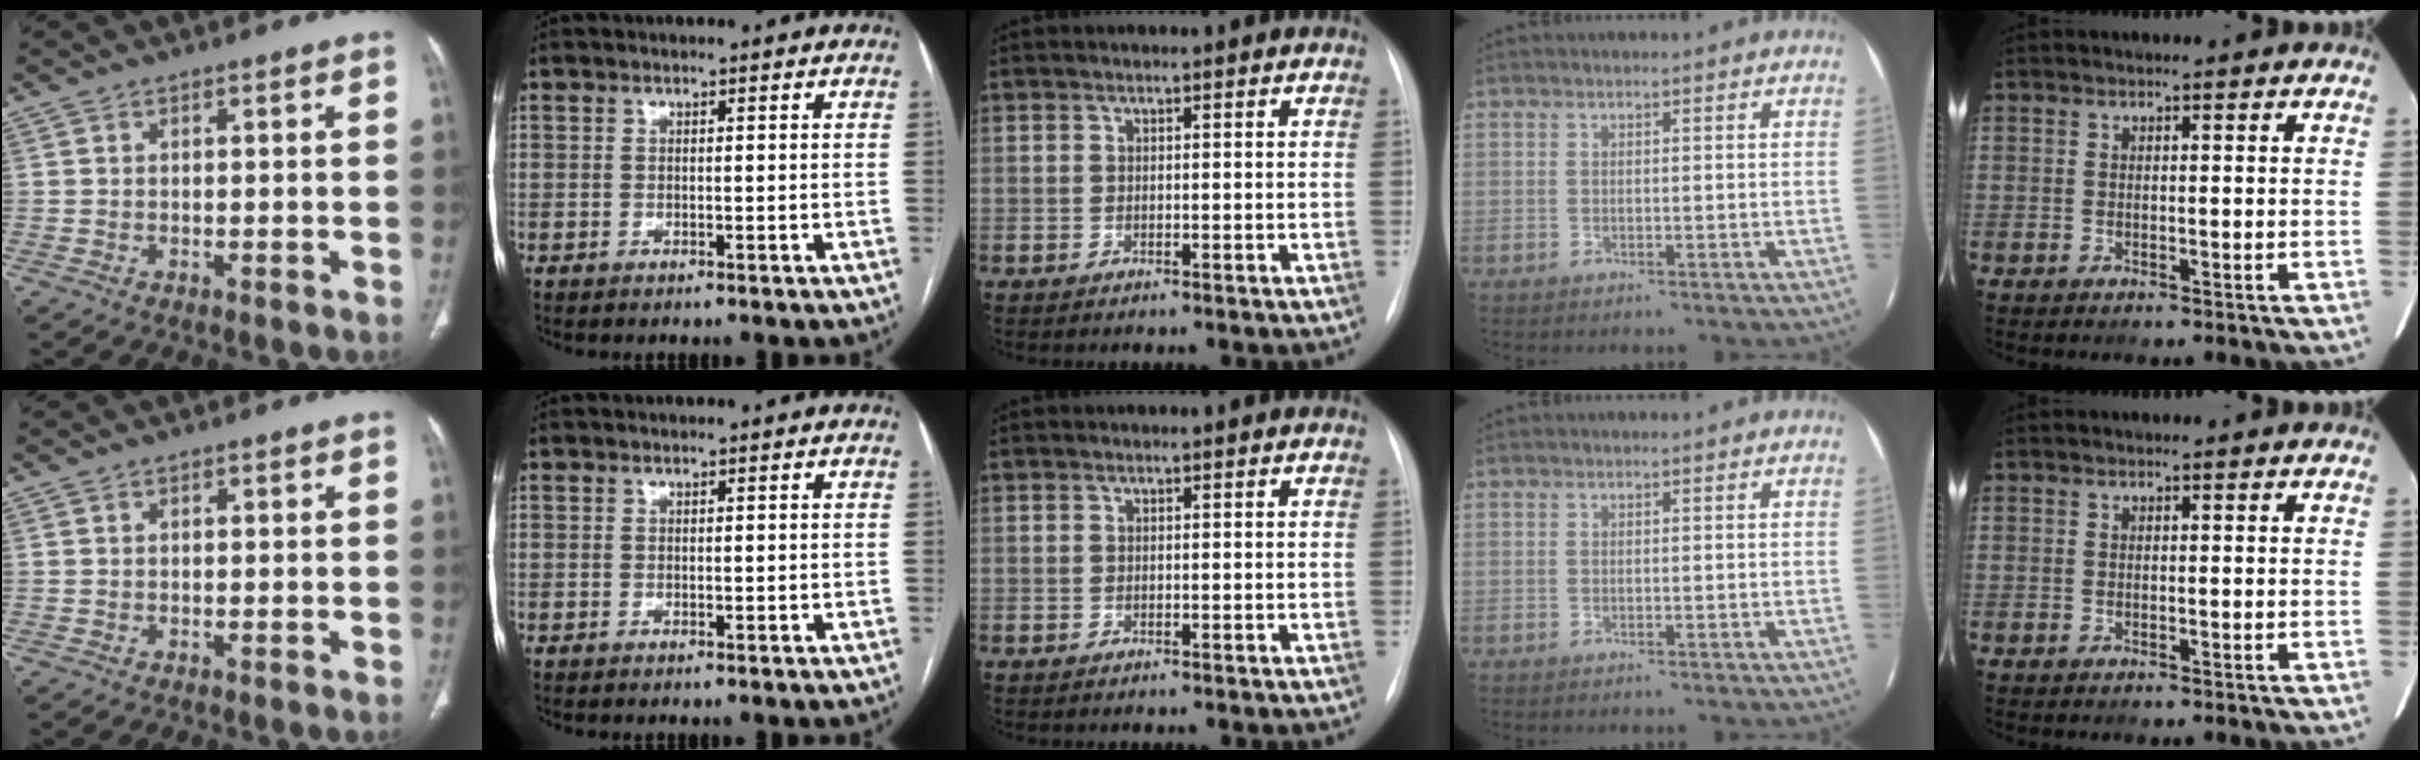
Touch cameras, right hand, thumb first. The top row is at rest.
{"thumb": {"total": 0.7, "force": [0.3, 0.3, 0.5], "torque": [-0.006, -0.002, 0.004]}, "index": {"total": 0.8, "force": [0.1, 0.3, 0.7], "torque": [-0.012, -0.003, 0.004]}}